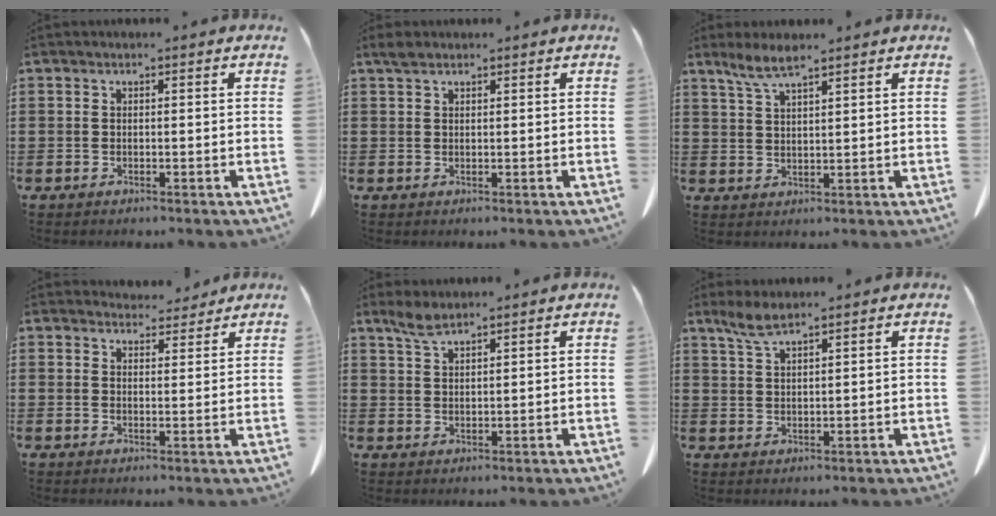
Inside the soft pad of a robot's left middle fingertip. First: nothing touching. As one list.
[{"total": 1.3, "force": [1.0, 0.6, 0.7], "torque": [-0.017, 0.002, 0.019]}, {"total": 3.9, "force": [2.8, 0.5, 2.6], "torque": [-0.059, -0.001, 0.051]}, {"total": 3.9, "force": [3.8, 1.0, 0.6], "torque": [-0.014, -0.015, 0.071]}, {"total": 2.9, "force": [2.2, 0.6, 1.7], "torque": [-0.040, 0.001, 0.042]}, {"total": 3.3, "force": [2.5, 0.5, 2.1], "torque": [-0.049, 0.003, 0.045]}]